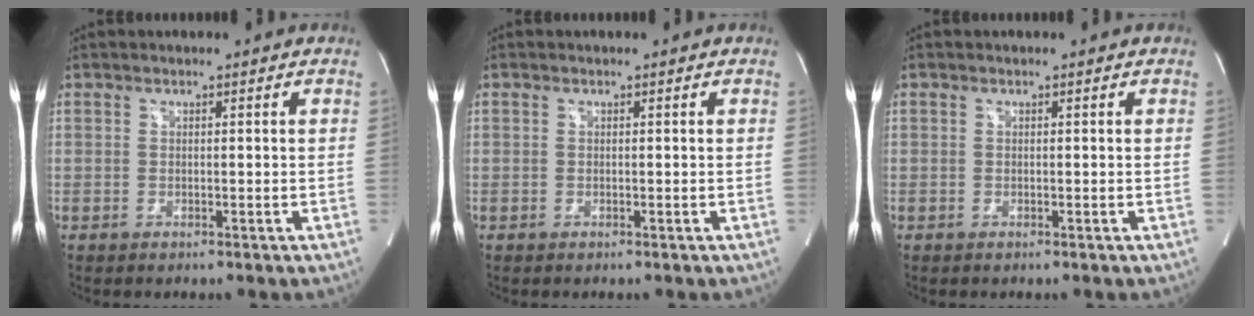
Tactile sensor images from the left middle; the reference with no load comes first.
{"total": 0.0}
{"total": 0.0}